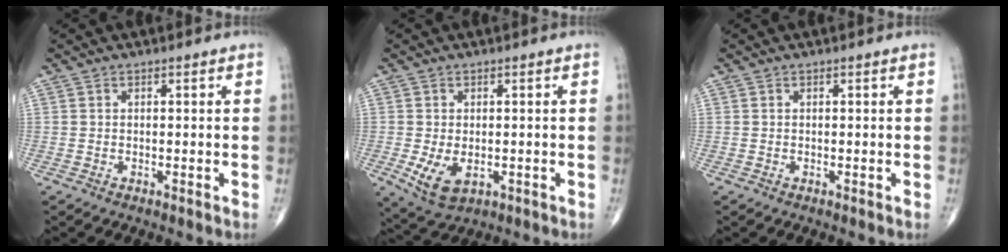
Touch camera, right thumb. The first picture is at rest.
{"total": 6.2, "force": [-1.3, 3.7, 4.7], "torque": [-0.086, -0.012, -0.012]}
{"total": 0.0}